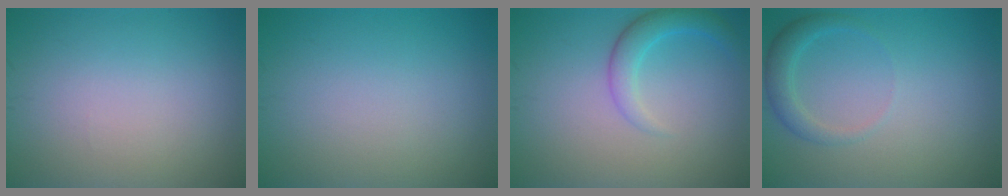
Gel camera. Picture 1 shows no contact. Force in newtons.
{"total": 0.0}
{"total": 2.8, "press": 2.8, "slide": 0.1}
{"total": 2.1, "press": 2.1, "slide": 0.2}